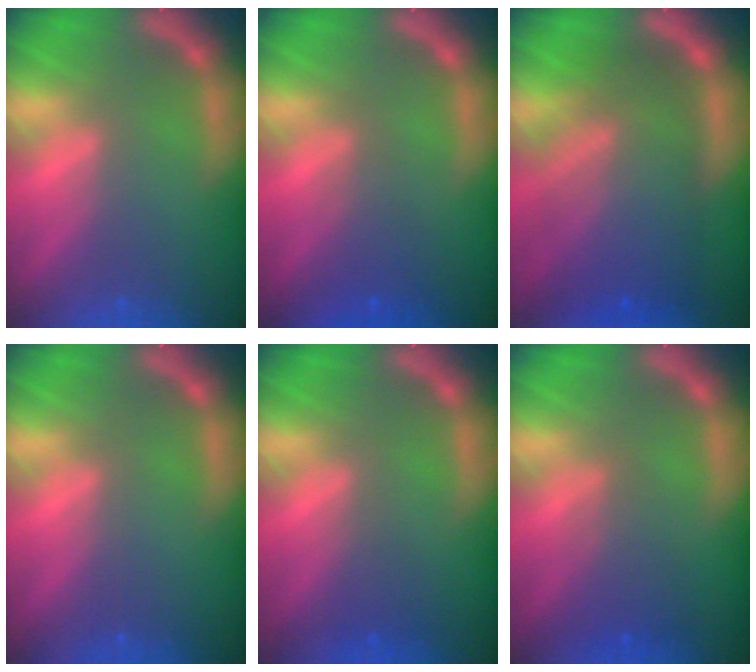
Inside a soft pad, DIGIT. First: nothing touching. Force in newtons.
{"total": 2.4}
{"total": 10.0}
{"total": 0.0}
{"total": 1.5}
{"total": 2.9}